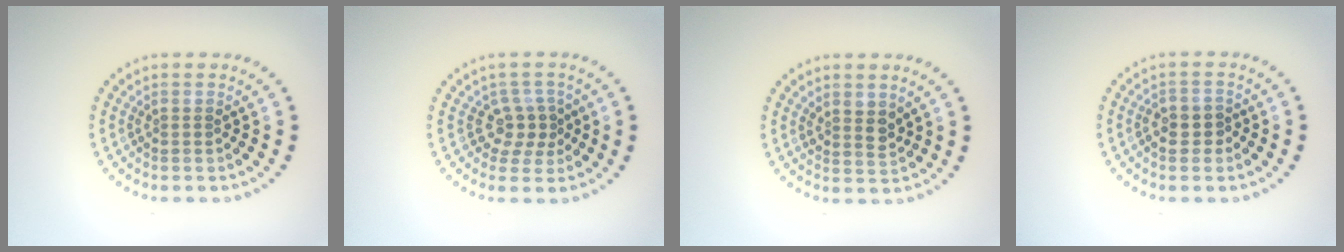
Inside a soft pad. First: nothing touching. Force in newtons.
{"total": 2.4, "press": 1.9, "slide": 1.6}
{"total": 1.8, "press": 1.6, "slide": 1.0}
{"total": 2.2, "press": 2.1, "slide": 0.7}